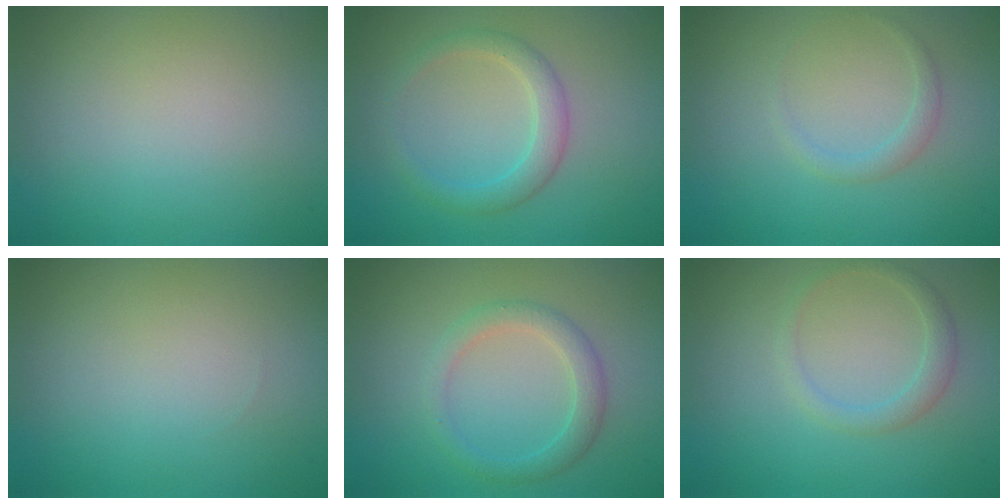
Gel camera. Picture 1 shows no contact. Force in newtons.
{"total": 2.5, "press": 2.5, "slide": 0.1}
{"total": 1.1, "press": 1.1, "slide": 0.1}
{"total": 0.0}
{"total": 2.4, "press": 2.4, "slide": 0.1}
{"total": 1.7, "press": 1.7, "slide": 0.1}